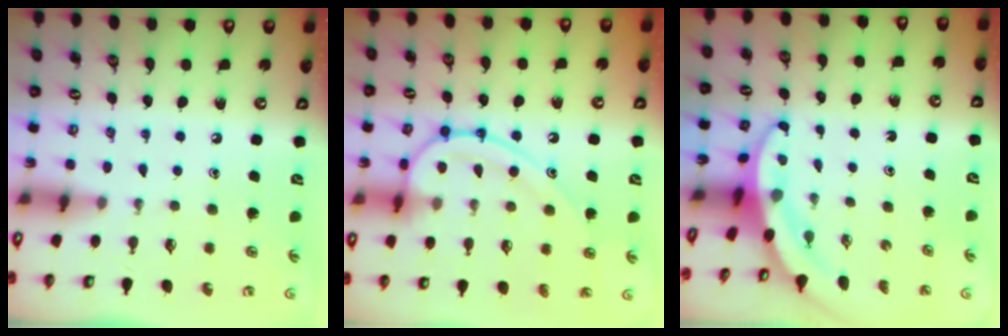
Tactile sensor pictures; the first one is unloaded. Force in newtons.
{"total": 14.8, "press": 14.8, "slide": 1.5}
{"total": 3.6, "press": 3.6, "slide": 0.1}